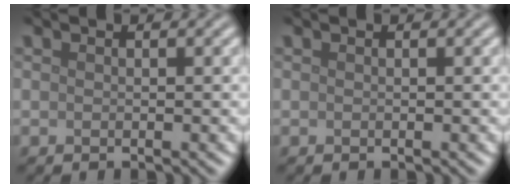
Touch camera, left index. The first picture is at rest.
{"total": 0.0}